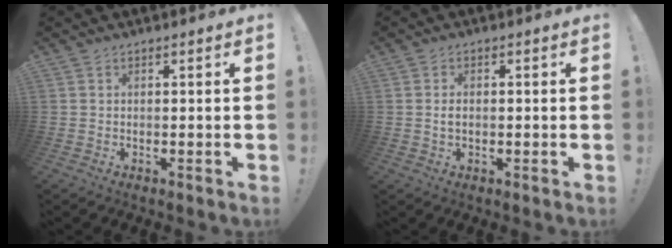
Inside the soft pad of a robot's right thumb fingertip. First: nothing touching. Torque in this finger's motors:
{"motor_torque": [0.13, -0.10, -0.08, 0.16, 0.11]}